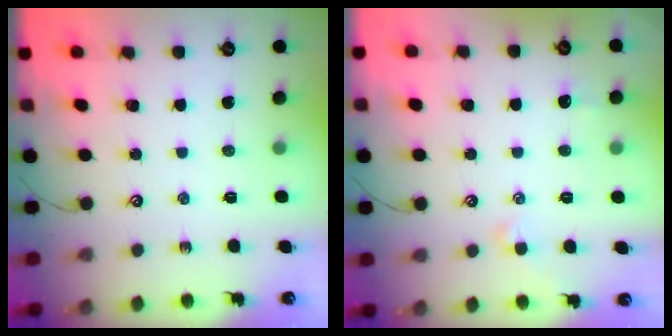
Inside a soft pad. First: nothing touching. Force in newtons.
{"total": 1.4, "press": 1.3, "slide": 0.5}